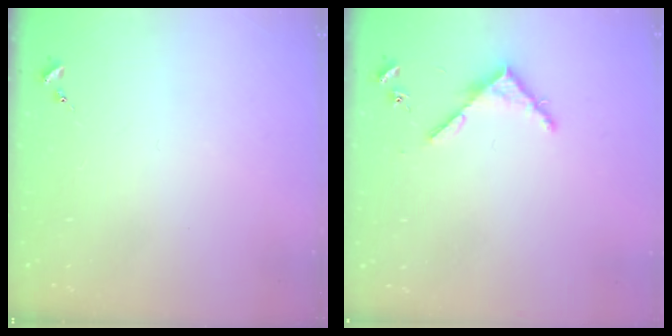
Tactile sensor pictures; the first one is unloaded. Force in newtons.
{"total": 3.7, "press": 3.7, "slide": 0.3}